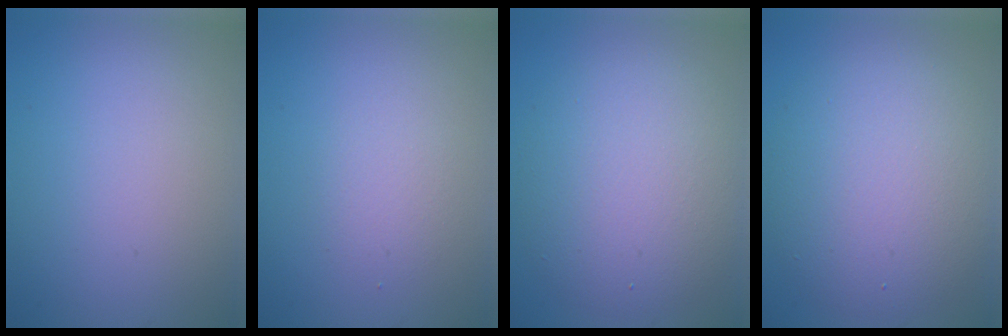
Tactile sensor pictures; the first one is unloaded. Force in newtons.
{"total": 1.6, "press": 1.6, "slide": 0.3}
{"total": 7.1, "press": 7.0, "slide": 0.6}
{"total": 7.9, "press": 7.9, "slide": 0.4}